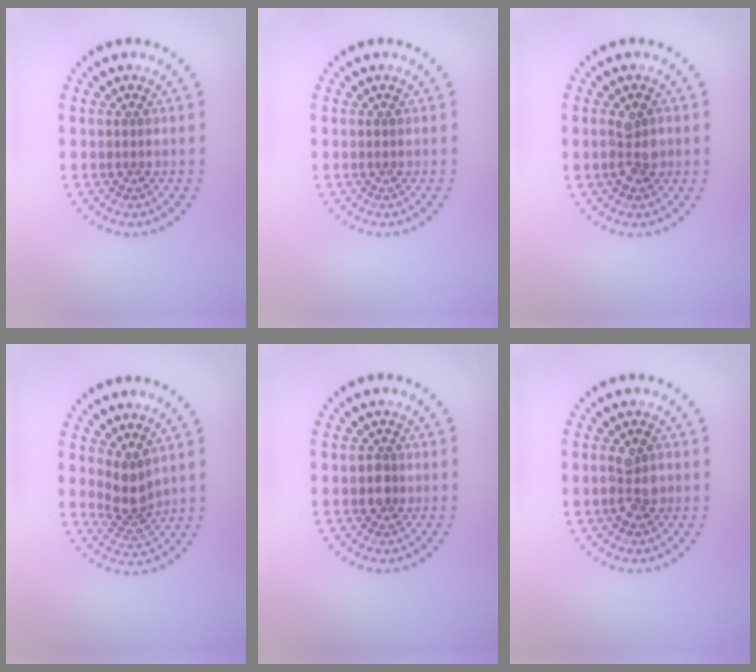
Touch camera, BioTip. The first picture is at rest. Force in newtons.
{"total": 0.0}
{"total": 2.4, "press": 2.4, "slide": 0.1}
{"total": 2.7, "press": 2.0, "slide": 1.8}
{"total": 1.7, "press": 1.5, "slide": 0.7}
{"total": 2.4, "press": 2.4, "slide": 0.1}